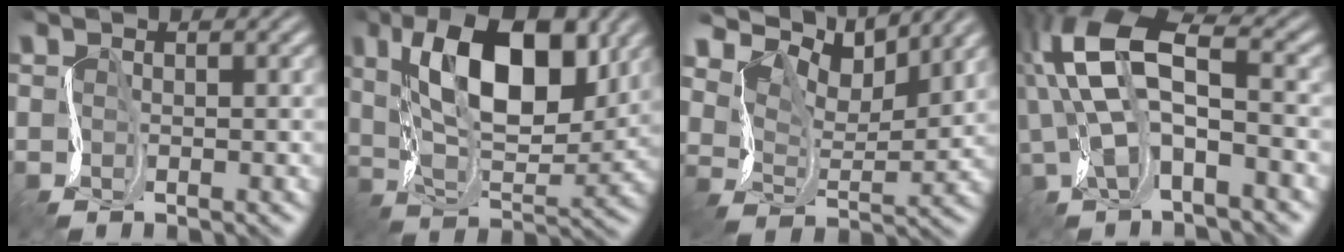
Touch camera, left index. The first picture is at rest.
{"total": 11.1, "force": [4.7, 5.0, 8.8], "torque": [-0.135, 0.005, 0.075]}
{"total": 8.9, "force": [8.0, 2.5, 3.1], "torque": [-0.072, 0.004, 0.123]}
{"total": 8.2, "force": [0.7, 3.6, 7.3], "torque": [-0.154, 0.019, 0.000]}